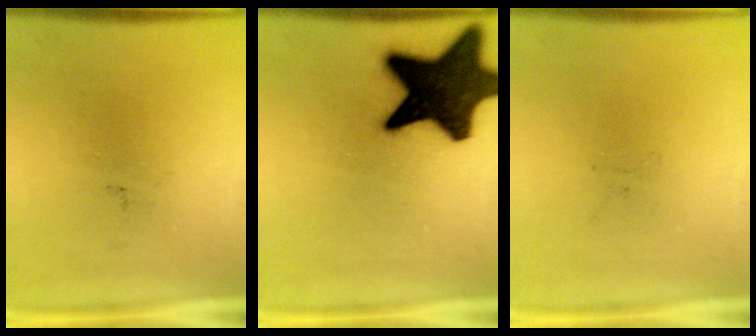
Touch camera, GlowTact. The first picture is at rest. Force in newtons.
{"total": 20.0}
{"total": 0.0}